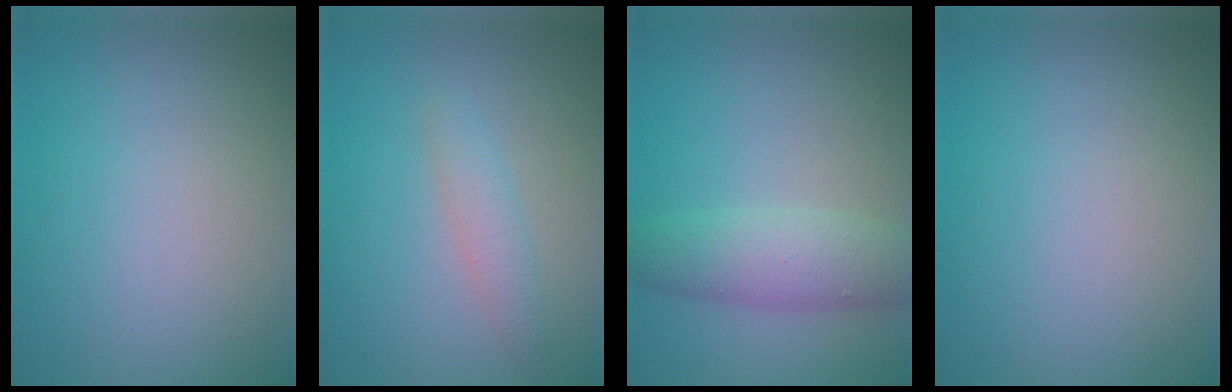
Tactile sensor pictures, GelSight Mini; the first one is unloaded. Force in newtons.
{"total": 1.9, "press": 1.9, "slide": 0.1}
{"total": 4.3, "press": 4.3, "slide": 0.1}
{"total": 0.0}